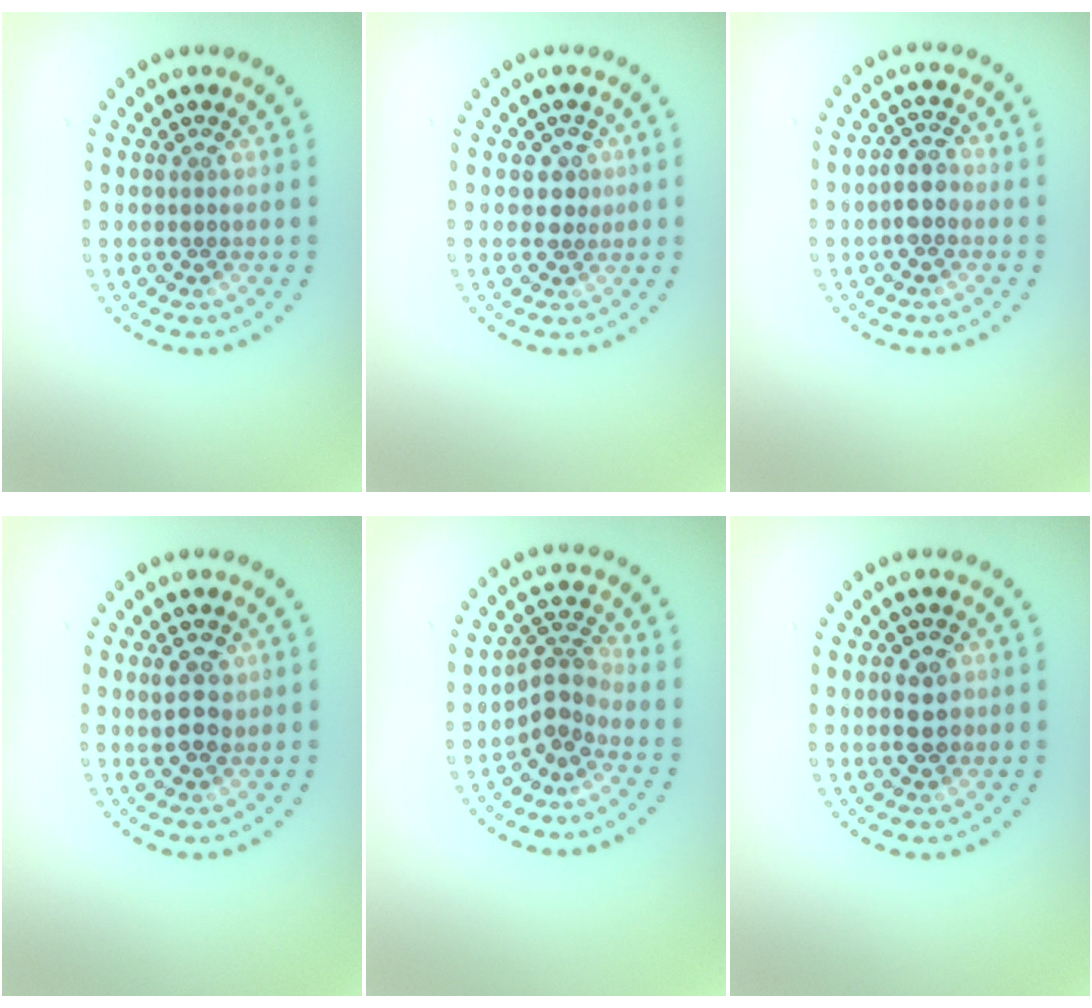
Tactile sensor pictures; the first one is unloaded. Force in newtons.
{"total": 1.4, "press": 1.2, "slide": 0.7}
{"total": 2.1, "press": 2.0, "slide": 0.8}
{"total": 2.7, "press": 2.7, "slide": 0.3}
{"total": 2.9, "press": 2.1, "slide": 2.0}
{"total": 2.6, "press": 2.6, "slide": 0.2}